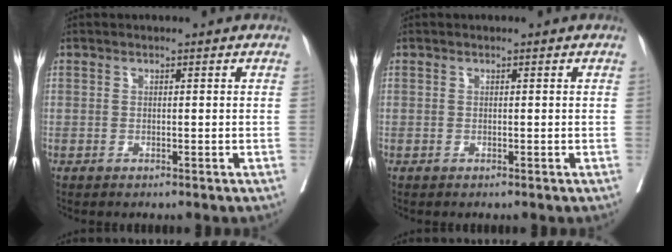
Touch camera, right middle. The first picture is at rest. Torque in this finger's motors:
{"motor_torque": [0.00, 0.00, 0.00, 0.00]}